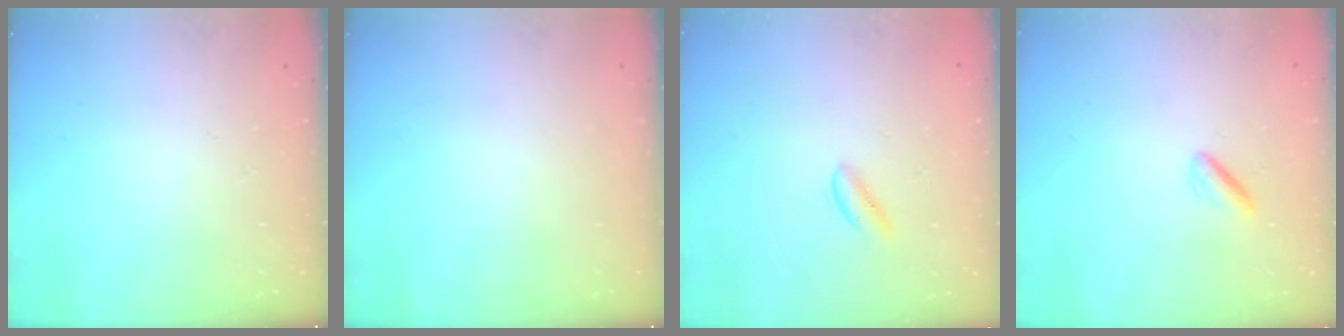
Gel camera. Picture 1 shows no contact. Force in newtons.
{"total": 0.0}
{"total": 0.7, "press": 0.6, "slide": 0.4}
{"total": 1.2, "press": 0.8, "slide": 0.8}